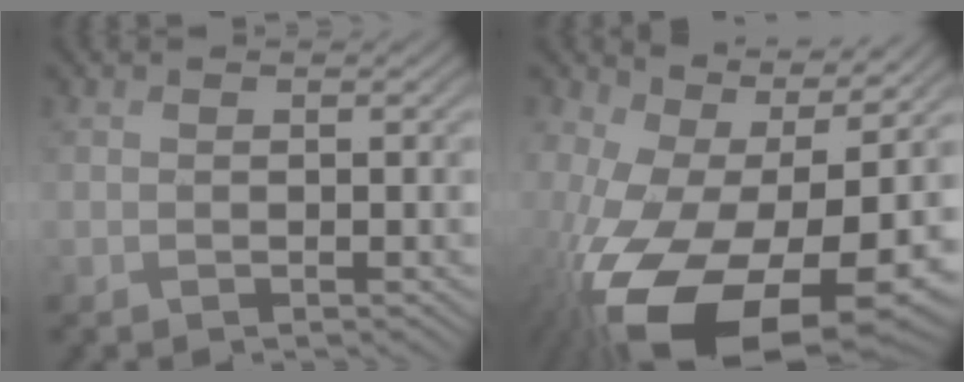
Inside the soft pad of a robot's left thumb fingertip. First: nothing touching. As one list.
[{"total": 20.4, "force": [-5.0, 12.0, 15.8], "torque": [-0.312, -0.065, -0.044]}]